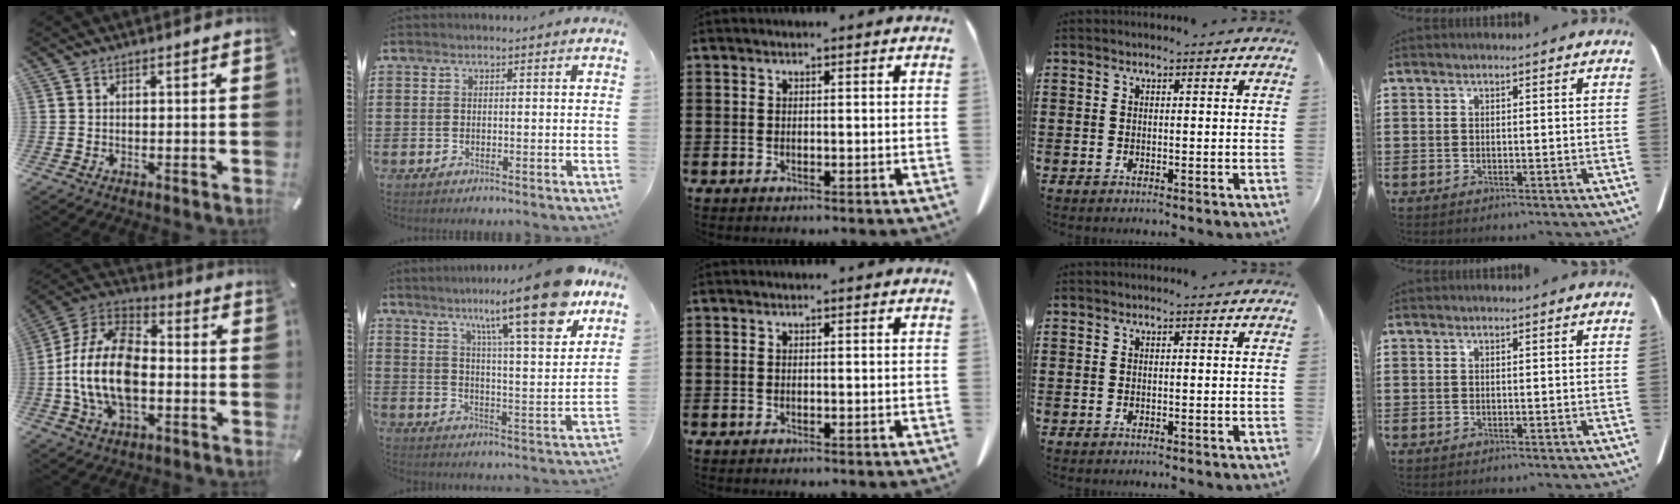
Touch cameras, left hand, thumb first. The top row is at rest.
{"thumb": {"total": 17.5, "force": [-4.0, 11.0, 13.1], "torque": [-0.290, 0.016, -0.077]}, "index": {"total": 15.9, "force": [10.9, 1.9, 11.5], "torque": [-0.190, -0.053, 0.168]}}